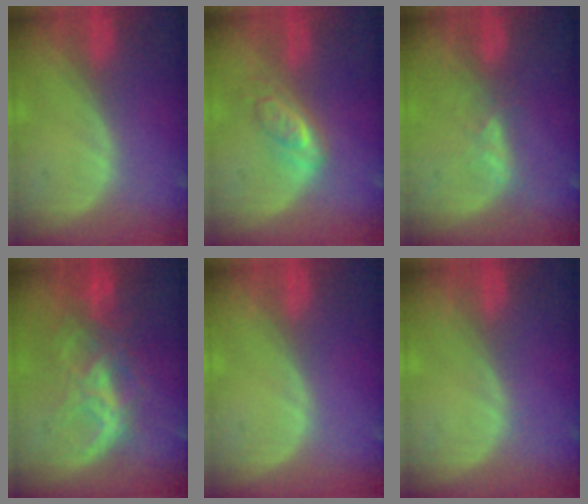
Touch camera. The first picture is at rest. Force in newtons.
{"total": 5.0, "press": 4.6, "slide": 2.0}
{"total": 2.0, "press": 2.0, "slide": 0.3}
{"total": 8.9, "press": 7.6, "slide": 4.7}
{"total": 0.0}
{"total": 0.0}